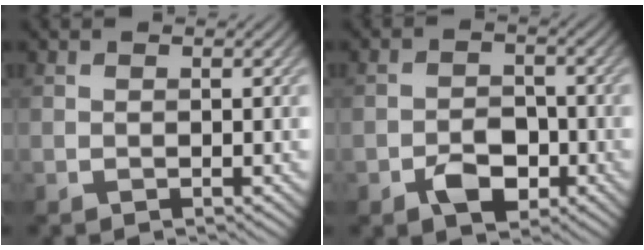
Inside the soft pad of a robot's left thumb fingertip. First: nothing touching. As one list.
[{"total": 4.6, "force": [-2.3, 3.1, 2.6], "torque": [-0.042, -0.002, -0.045]}]